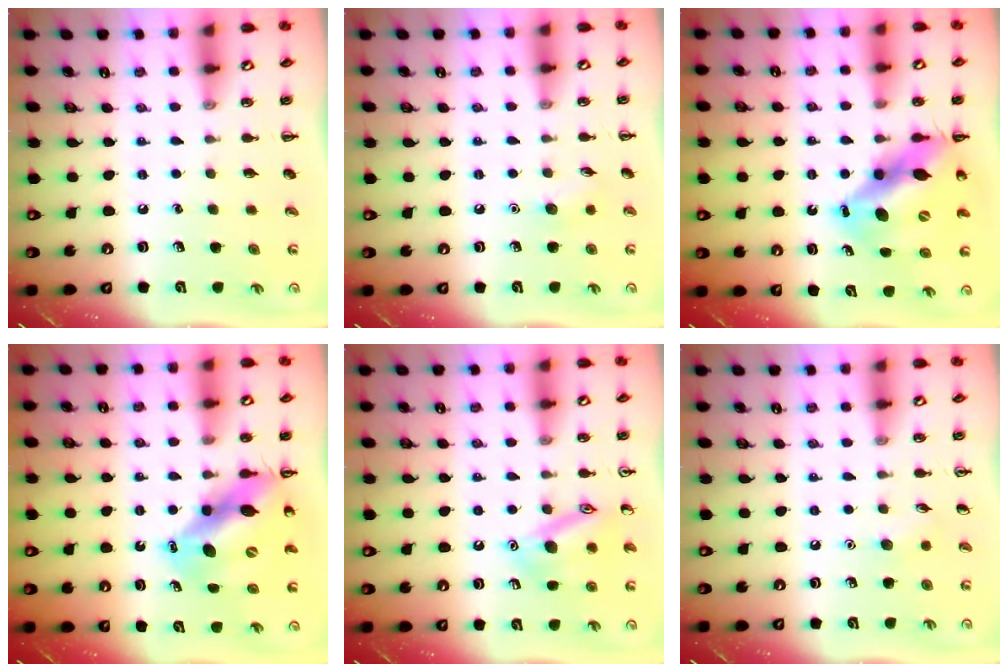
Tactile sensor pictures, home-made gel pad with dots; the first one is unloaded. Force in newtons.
{"total": 6.0, "press": 5.8, "slide": 1.6}
{"total": 14.0, "press": 13.5, "slide": 3.5}
{"total": 12.6, "press": 12.1, "slide": 3.8}
{"total": 14.0, "press": 13.9, "slide": 1.1}
{"total": 4.6, "press": 4.4, "slide": 1.4}